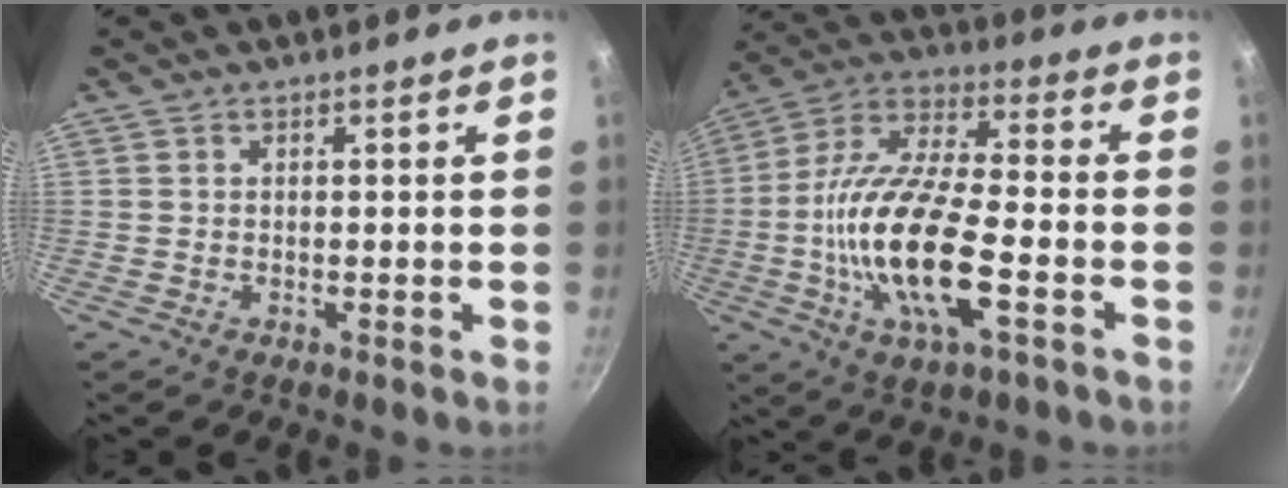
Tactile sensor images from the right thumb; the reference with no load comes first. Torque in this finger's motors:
{"motor_torque": [0.23, 2.01, 2.41, -0.37, 0.74]}